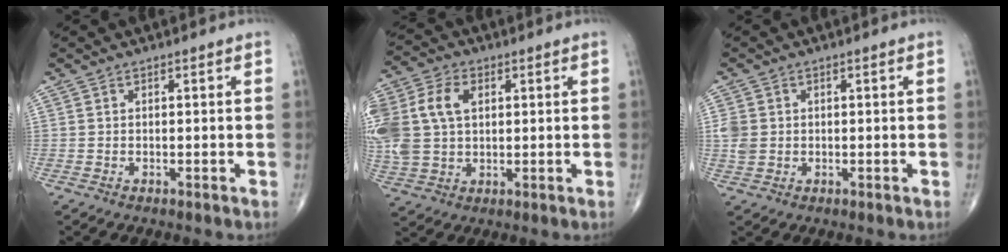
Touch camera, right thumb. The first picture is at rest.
{"total": 17.3, "force": [3.5, 12.4, 11.5], "torque": [-0.288, 0.020, 0.073]}
{"total": 3.5, "force": [0.1, 3.0, 1.9], "torque": [-0.039, 0.004, 0.003]}